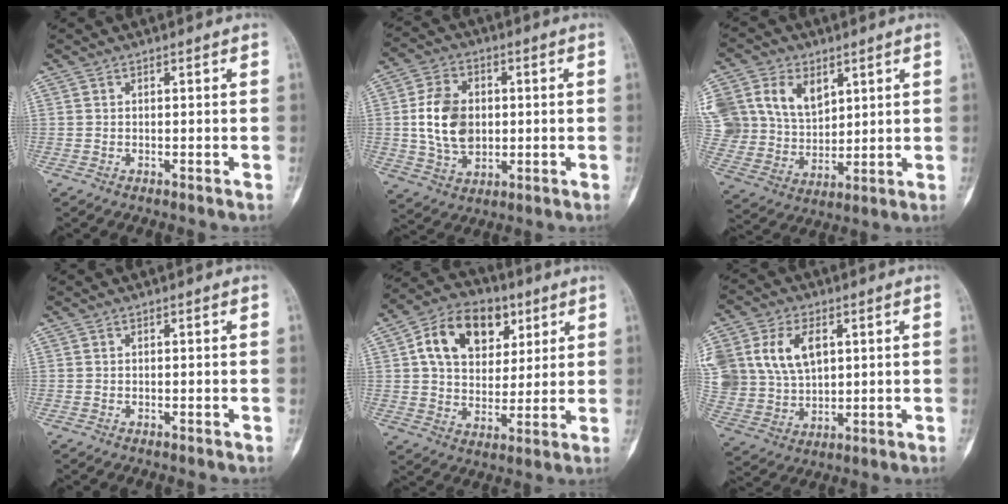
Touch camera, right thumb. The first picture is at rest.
{"total": 11.8, "force": [0.5, 8.5, 8.1], "torque": [-0.126, 0.002, 0.012]}
{"total": 19.1, "force": [7.4, 14.3, 10.3], "torque": [-0.212, 0.001, 0.156]}
{"total": 0.0}
{"total": 16.1, "force": [5.9, 11.3, 9.9], "torque": [-0.136, -0.003, 0.099]}
{"total": 16.2, "force": [4.9, 11.4, 10.4], "torque": [-0.216, -0.004, 0.105]}